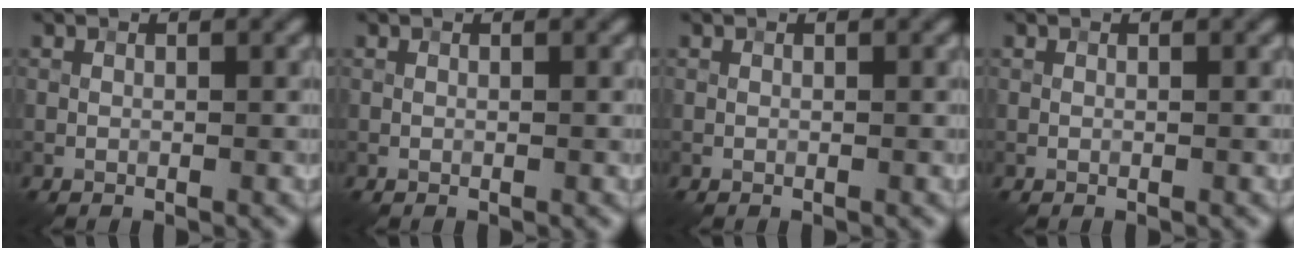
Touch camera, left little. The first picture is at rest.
{"total": 0.0}
{"total": 0.0}
{"total": 0.0}